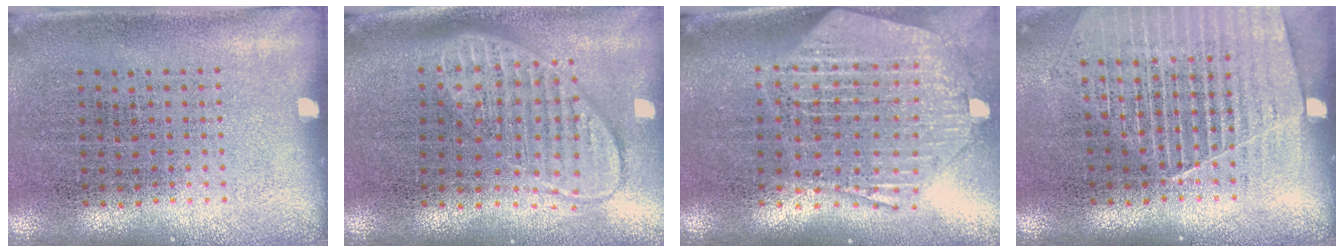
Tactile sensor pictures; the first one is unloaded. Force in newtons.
{"total": 1.8, "press": 1.5, "slide": 1.0}
{"total": 2.7, "press": 2.2, "slide": 1.6}
{"total": 1.3, "press": 1.3, "slide": 0.3}